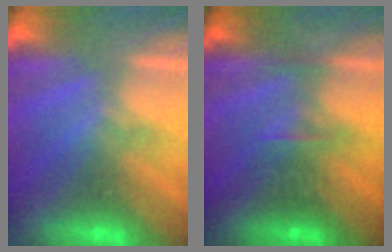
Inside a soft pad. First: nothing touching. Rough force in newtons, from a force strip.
{"total": 4.6}